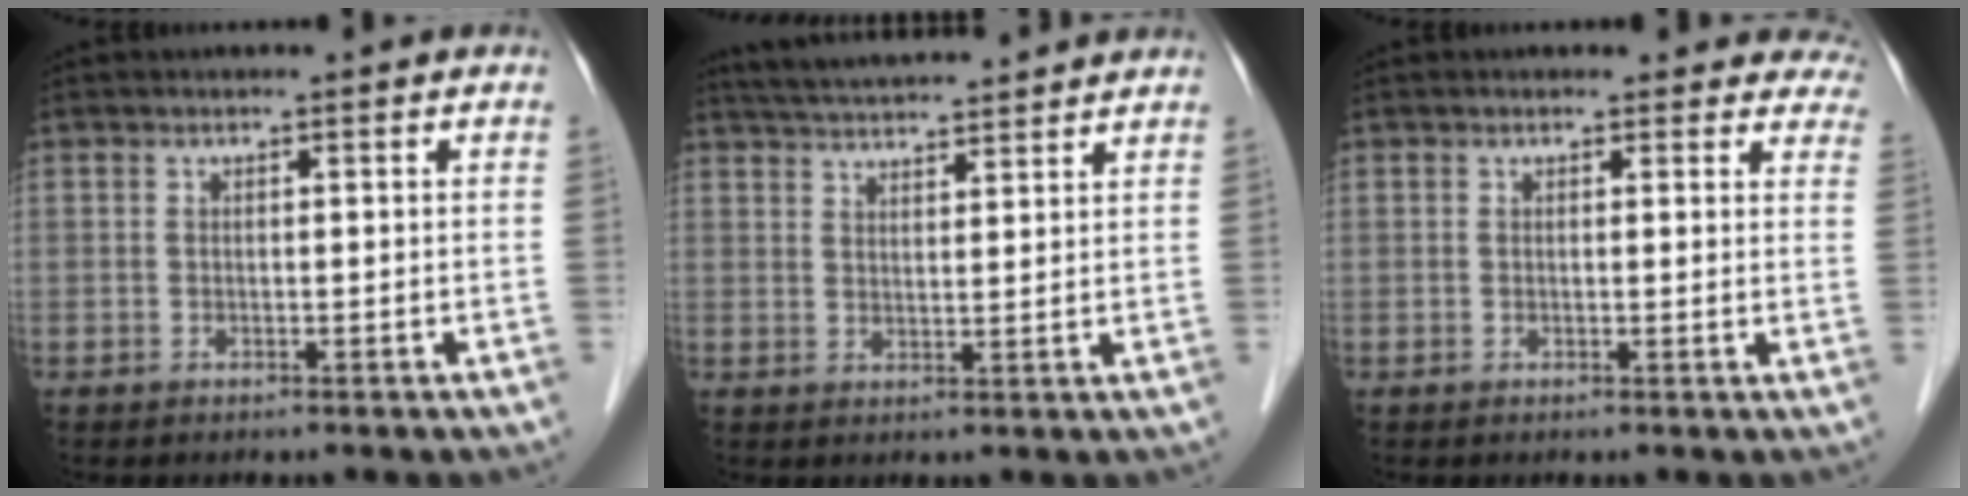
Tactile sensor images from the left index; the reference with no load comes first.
{"total": 11.5, "force": [10.7, 0.7, 4.1], "torque": [-0.074, 0.031, 0.159]}
{"total": 7.5, "force": [6.9, 2.7, 0.8], "torque": [0.039, -0.011, 0.039]}